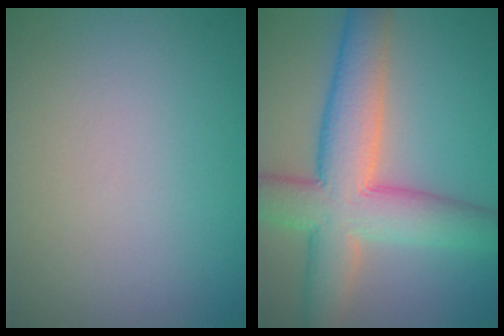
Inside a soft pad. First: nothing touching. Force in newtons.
{"total": 9.1, "press": 9.1, "slide": 0.5}